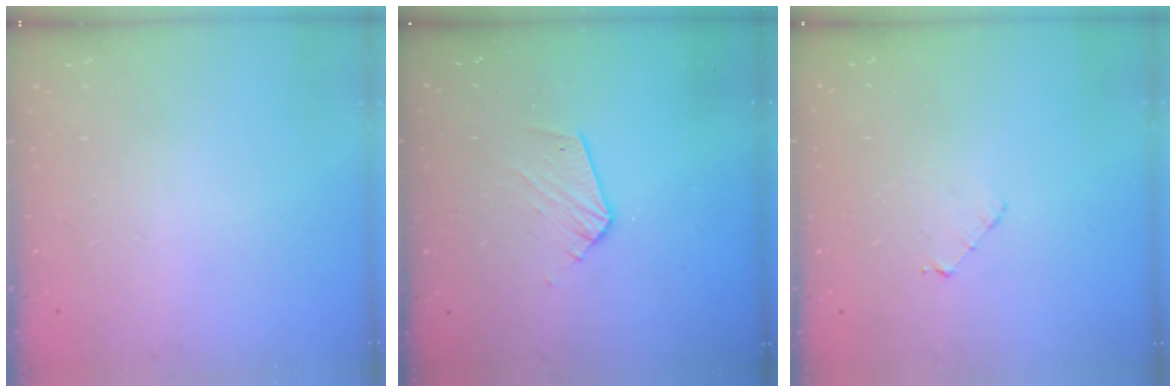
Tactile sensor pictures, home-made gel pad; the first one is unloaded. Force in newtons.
{"total": 7.6, "press": 7.6, "slide": 0.7}
{"total": 3.0, "press": 3.0, "slide": 0.3}